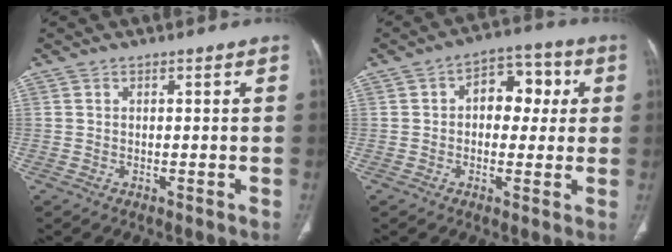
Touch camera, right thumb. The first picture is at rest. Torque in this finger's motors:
{"motor_torque": [-0.72, 0.36, 0.36, 0.29, 0.15]}